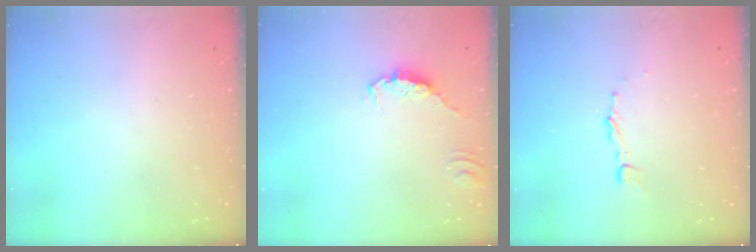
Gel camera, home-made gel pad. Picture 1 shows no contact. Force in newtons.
{"total": 0.5, "press": 0.5, "slide": 0.2}
{"total": 2.6, "press": 2.6, "slide": 0.2}